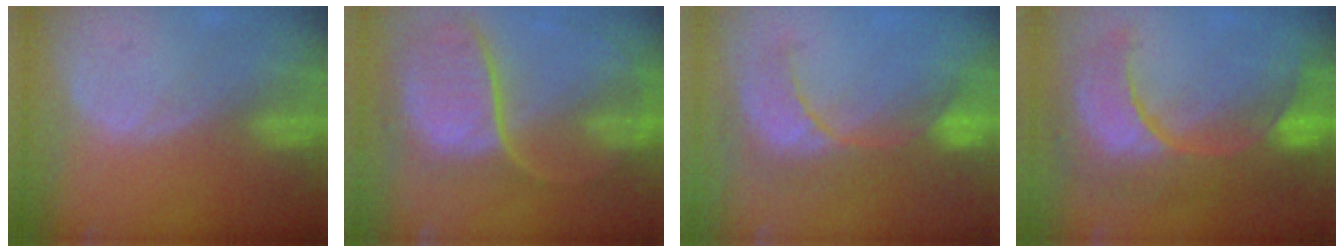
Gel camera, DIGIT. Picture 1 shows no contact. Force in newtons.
{"total": 11.7, "press": 9.7, "slide": 6.5}
{"total": 8.1, "press": 8.0, "slide": 0.7}
{"total": 12.3, "press": 12.2, "slide": 1.4}